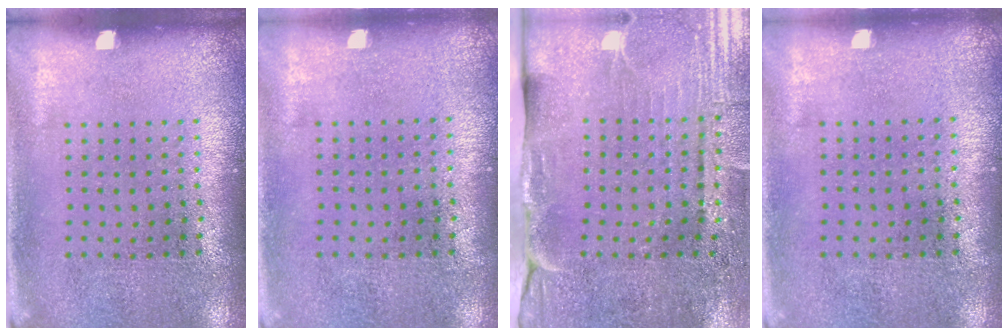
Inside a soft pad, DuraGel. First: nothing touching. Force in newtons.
{"total": 0.0}
{"total": 4.2, "press": 3.8, "slide": 1.8}
{"total": 0.0}